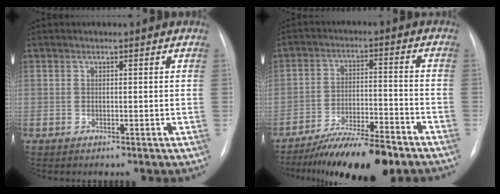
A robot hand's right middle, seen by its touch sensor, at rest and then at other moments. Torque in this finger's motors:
{"motor_torque": [1.08, -1.06, 0.27, 0.13]}